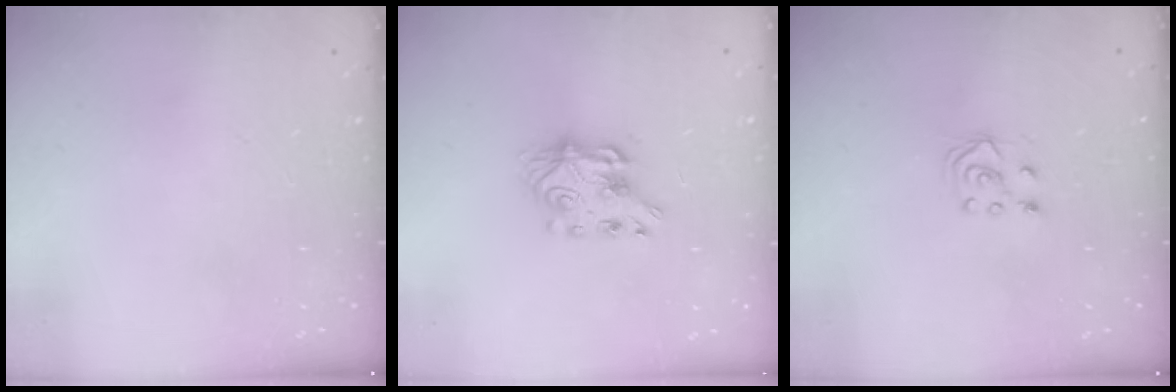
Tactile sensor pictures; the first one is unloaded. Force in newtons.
{"total": 7.4, "press": 7.3, "slide": 0.8}
{"total": 3.9, "press": 3.8, "slide": 0.7}